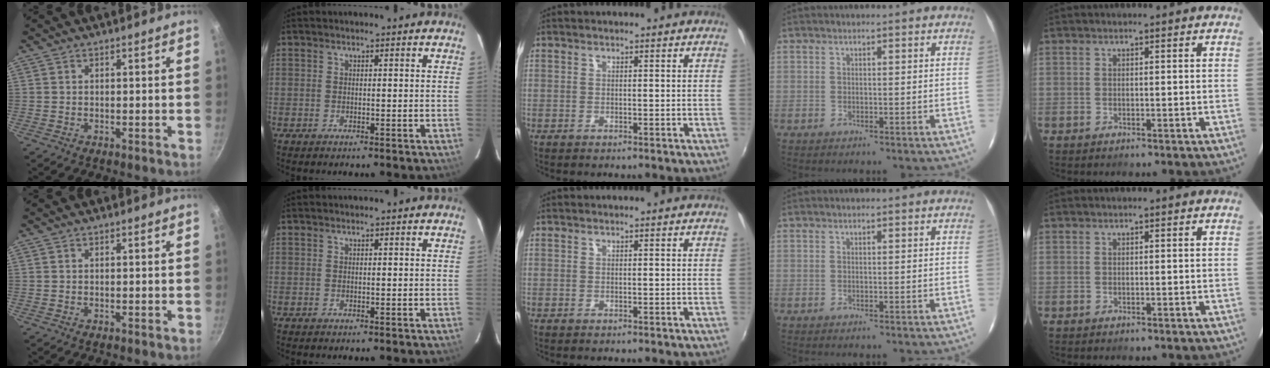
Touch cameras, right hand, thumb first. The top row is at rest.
{}